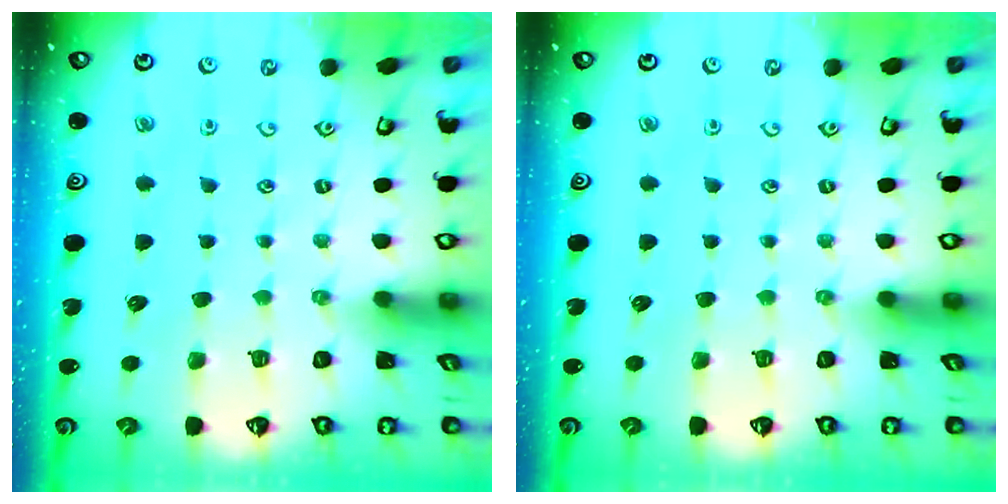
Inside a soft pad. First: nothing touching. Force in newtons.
{"total": 0.0}